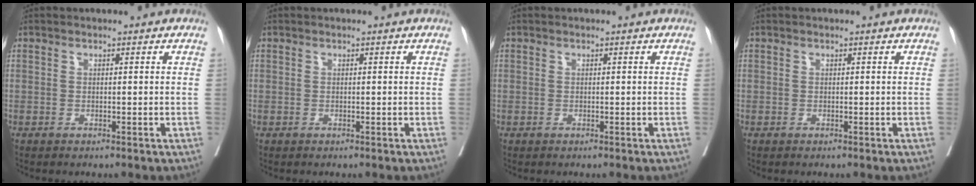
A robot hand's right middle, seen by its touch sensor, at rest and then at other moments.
{"total": 0.0}
{"total": 0.0}
{"total": 0.0}